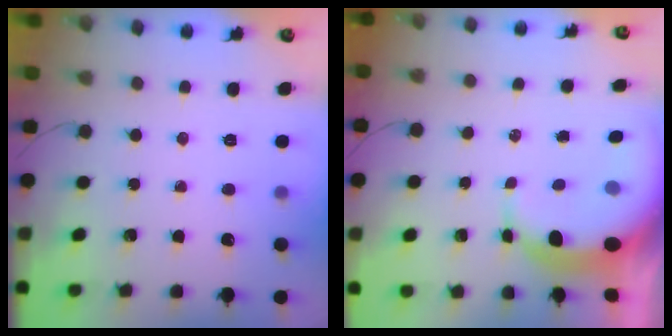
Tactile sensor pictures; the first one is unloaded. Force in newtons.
{"total": 8.0, "press": 7.9, "slide": 1.4}